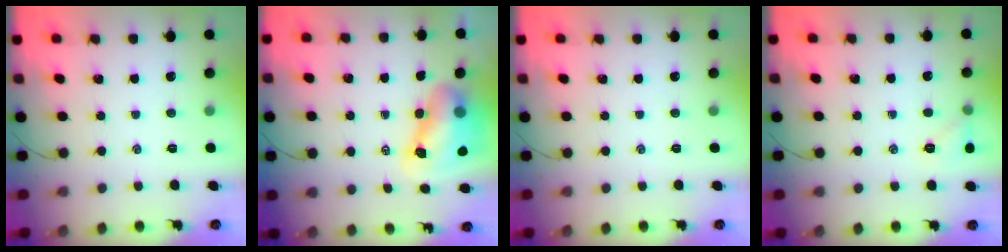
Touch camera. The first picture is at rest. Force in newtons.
{"total": 10.2, "press": 9.9, "slide": 2.5}
{"total": 0.0}
{"total": 5.4, "press": 5.3, "slide": 1.4}